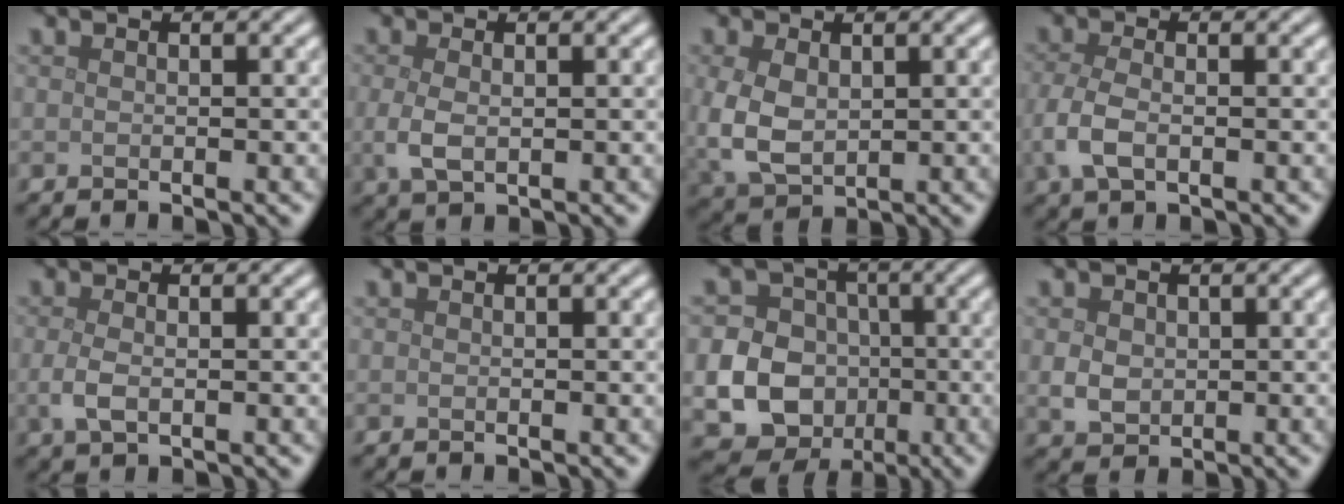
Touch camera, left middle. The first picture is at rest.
{"total": 2.6, "force": [-0.1, 1.4, 2.1], "torque": [-0.053, -0.005, 0.000]}
{"total": 4.8, "force": [0.1, 3.4, 3.5], "torque": [-0.093, -0.008, 0.009]}
{"total": 3.5, "force": [-0.8, 1.9, 2.8], "torque": [-0.076, -0.004, -0.019]}
{"total": 2.2, "force": [-0.2, 1.1, 1.9], "torque": [-0.049, -0.006, -0.005]}
{"total": 0.0}
{"total": 15.7, "force": [-4.2, 14.5, 4.4], "torque": [-0.110, -0.028, -0.078]}
{"total": 2.4, "force": [0.2, 2.0, 1.3], "torque": [-0.029, -0.004, 0.003]}